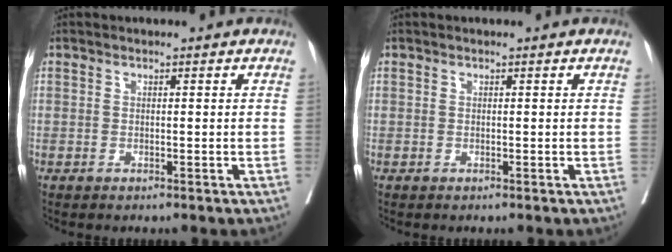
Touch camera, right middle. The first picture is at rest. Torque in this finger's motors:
{"motor_torque": [-0.10, 0.13, 0.00, 0.00]}